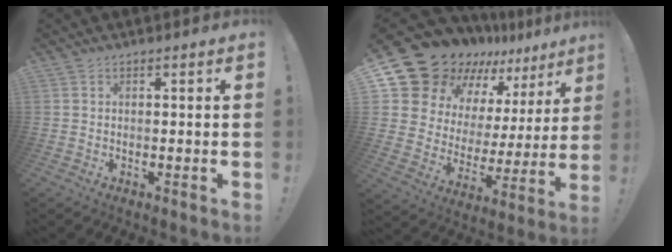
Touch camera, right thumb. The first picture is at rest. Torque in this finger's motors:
{"motor_torque": [1.09, 1.58, 0.36, 0.20, 0.34]}